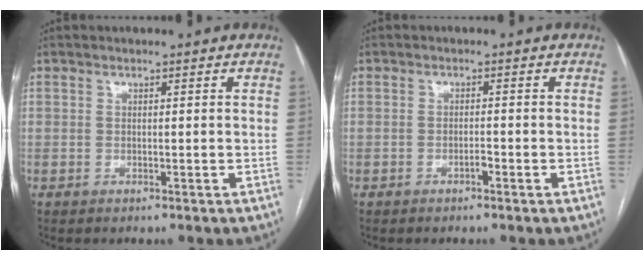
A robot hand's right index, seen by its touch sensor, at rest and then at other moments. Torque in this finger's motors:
{"motor_torque": [0.22, 0.08, 0.09, 0.04]}